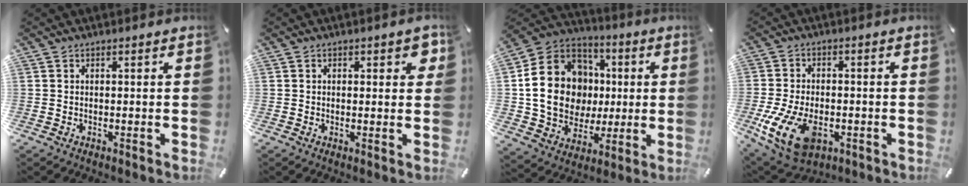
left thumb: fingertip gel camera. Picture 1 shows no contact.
{"total": 2.5, "force": [0.7, 1.5, 1.9], "torque": [-0.016, -0.002, 0.005]}
{"total": 20.5, "force": [1.0, 17.6, 10.5], "torque": [-0.201, 0.006, 0.033]}
{"total": 13.7, "force": [-4.2, 8.6, 9.8], "torque": [-0.206, 0.002, -0.072]}